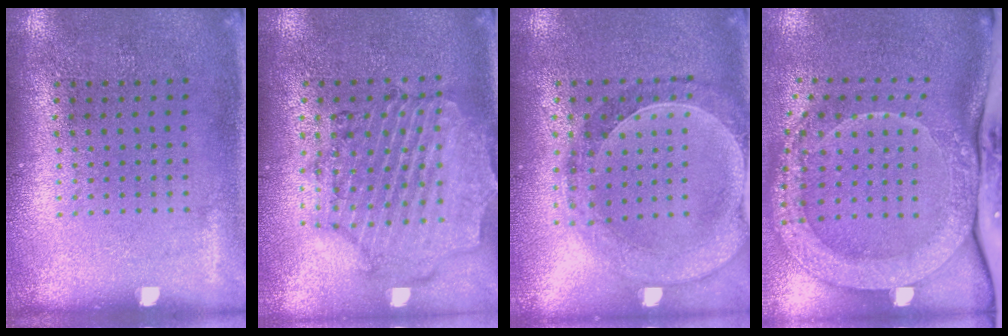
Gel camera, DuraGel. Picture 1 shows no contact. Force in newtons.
{"total": 1.6, "press": 1.6, "slide": 0.3}
{"total": 0.6, "press": 0.6, "slide": 0.2}
{"total": 3.0, "press": 2.3, "slide": 1.9}